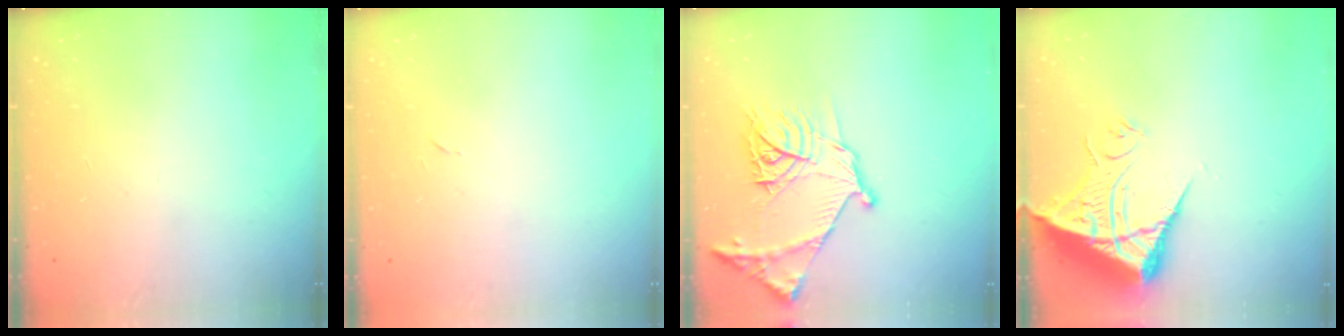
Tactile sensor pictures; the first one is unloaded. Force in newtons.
{"total": 2.4, "press": 2.4, "slide": 0.4}
{"total": 18.4, "press": 18.3, "slide": 1.9}
{"total": 10.6, "press": 10.5, "slide": 1.1}